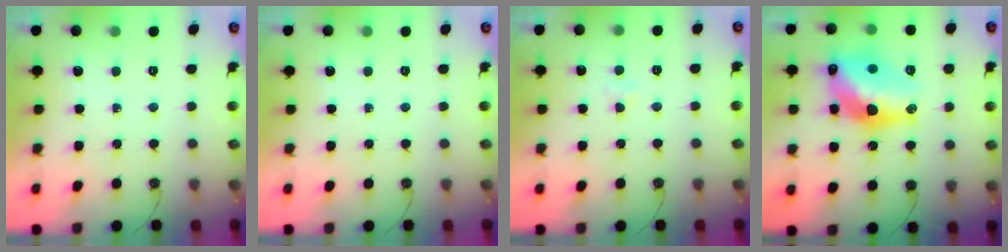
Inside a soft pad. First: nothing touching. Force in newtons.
{"total": 0.0}
{"total": 1.9, "press": 1.8, "slide": 0.4}
{"total": 16.5, "press": 16.4, "slide": 1.3}